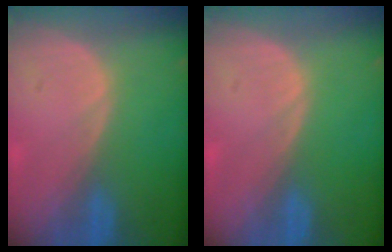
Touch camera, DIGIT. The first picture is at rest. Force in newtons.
{"total": 0.0}